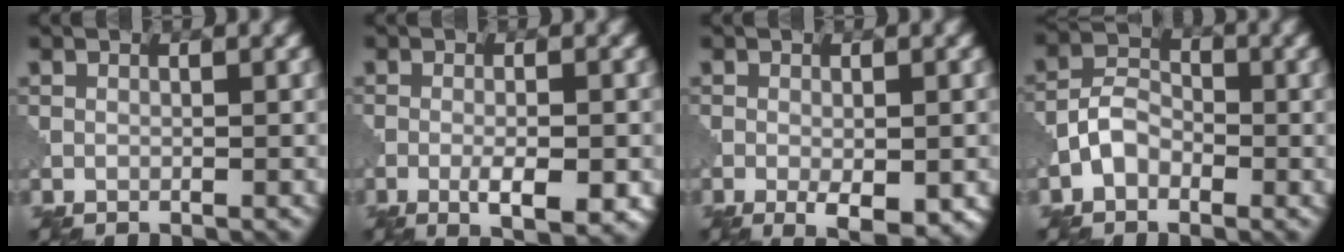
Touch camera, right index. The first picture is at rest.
{"total": 4.0, "force": [-1.4, 1.0, 3.6], "torque": [-0.063, -0.006, -0.022]}
{"total": 3.5, "force": [-1.3, 1.1, 3.1], "torque": [-0.047, -0.007, -0.014]}
{"total": 3.0, "force": [-1.4, 2.1, 1.7], "torque": [-0.028, 0.013, -0.034]}